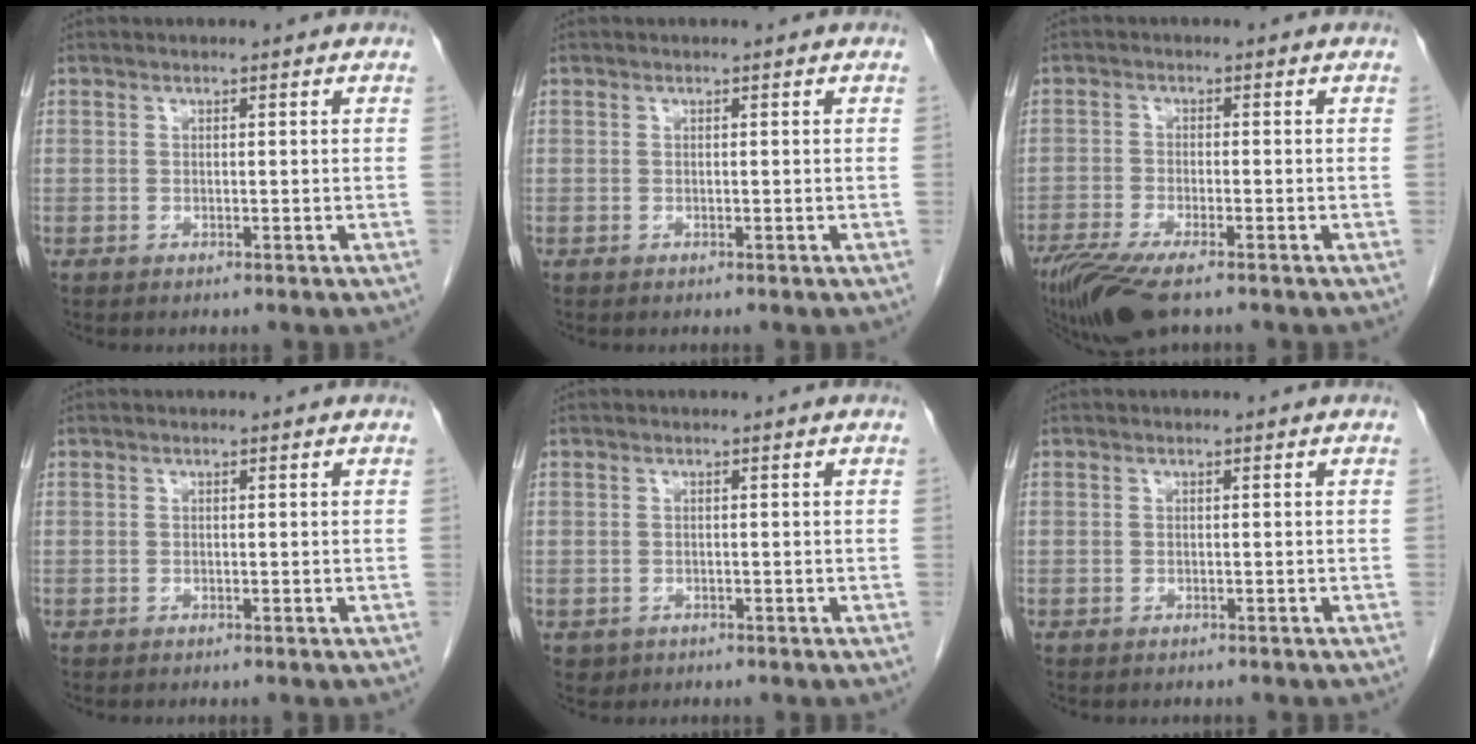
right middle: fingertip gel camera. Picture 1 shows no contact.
{"total": 0.0}
{"total": 9.3, "force": [-6.6, 2.0, 6.3], "torque": [-0.111, -0.021, -0.111]}
{"total": 0.0}
{"total": 1.2, "force": [-0.5, 1.1, 0.2], "torque": [-0.008, 0.004, 0.000]}
{"total": 0.5, "force": [-0.5, 0.2, 0.1], "torque": [-0.009, 0.000, -0.007]}